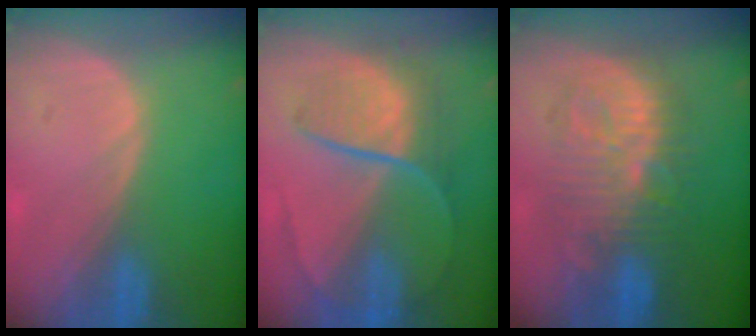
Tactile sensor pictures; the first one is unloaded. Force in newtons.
{"total": 8.7, "press": 7.5, "slide": 4.5}
{"total": 9.6, "press": 9.6, "slide": 0.2}